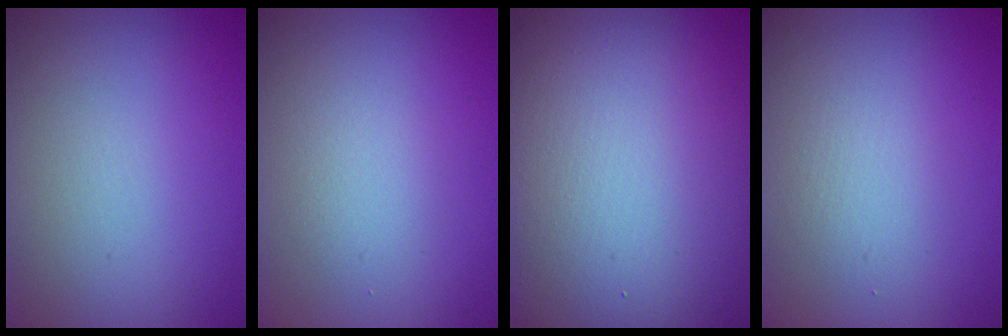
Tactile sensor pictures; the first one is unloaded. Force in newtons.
{"total": 1.7, "press": 1.7, "slide": 0.2}
{"total": 18.7, "press": 18.7, "slide": 1.1}
{"total": 1.9, "press": 1.9, "slide": 0.1}